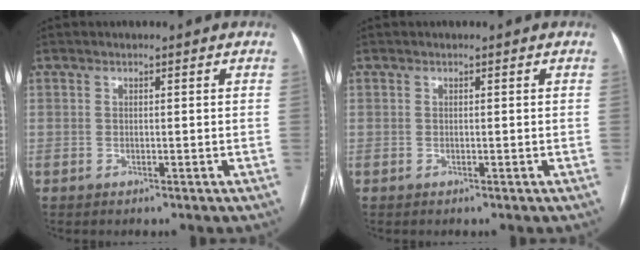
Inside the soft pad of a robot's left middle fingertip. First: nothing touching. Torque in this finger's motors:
{"motor_torque": [0.02, 0.02, 0.00, 0.00]}